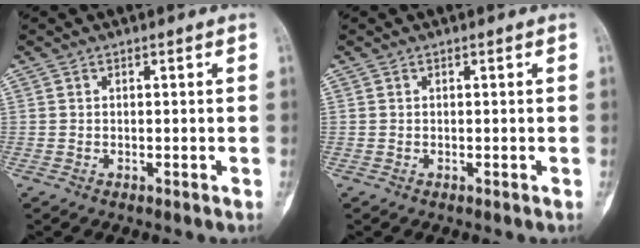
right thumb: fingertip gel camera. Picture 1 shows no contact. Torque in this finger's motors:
{"motor_torque": [0.11, 0.03, 0.11, -0.01, 0.02]}